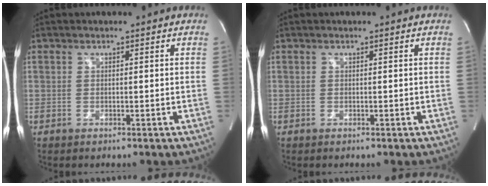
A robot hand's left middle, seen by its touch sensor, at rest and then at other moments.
{"total": 0.0}